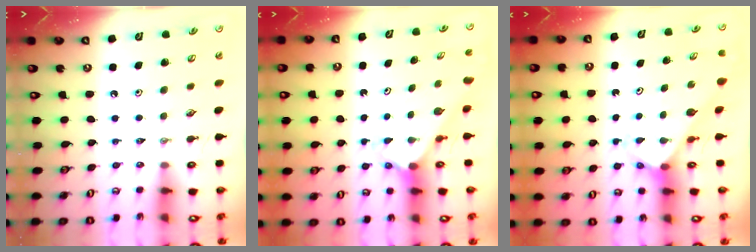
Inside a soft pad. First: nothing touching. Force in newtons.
{"total": 3.3, "press": 3.3, "slide": 0.3}
{"total": 2.9, "press": 2.9, "slide": 0.1}